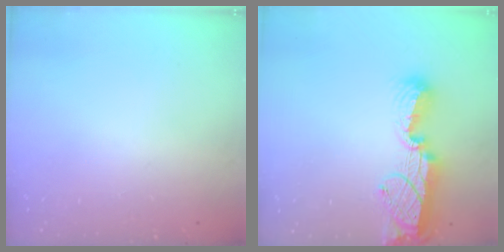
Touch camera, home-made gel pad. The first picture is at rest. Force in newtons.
{"total": 12.4, "press": 12.3, "slide": 1.2}